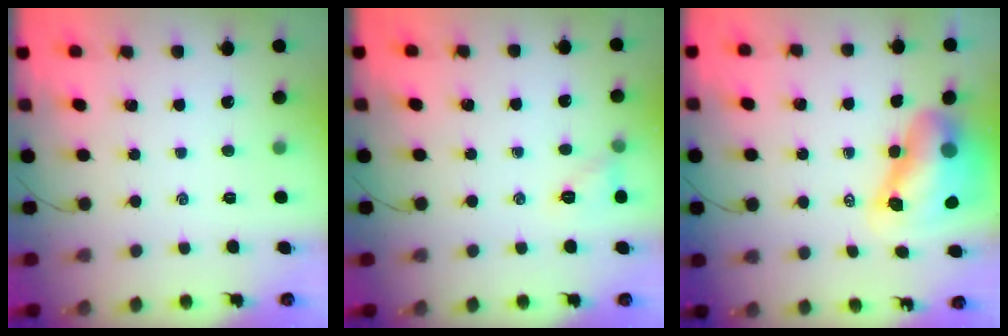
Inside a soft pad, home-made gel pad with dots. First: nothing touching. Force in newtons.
{"total": 6.6, "press": 6.5, "slide": 1.2}
{"total": 11.9, "press": 11.4, "slide": 3.4}